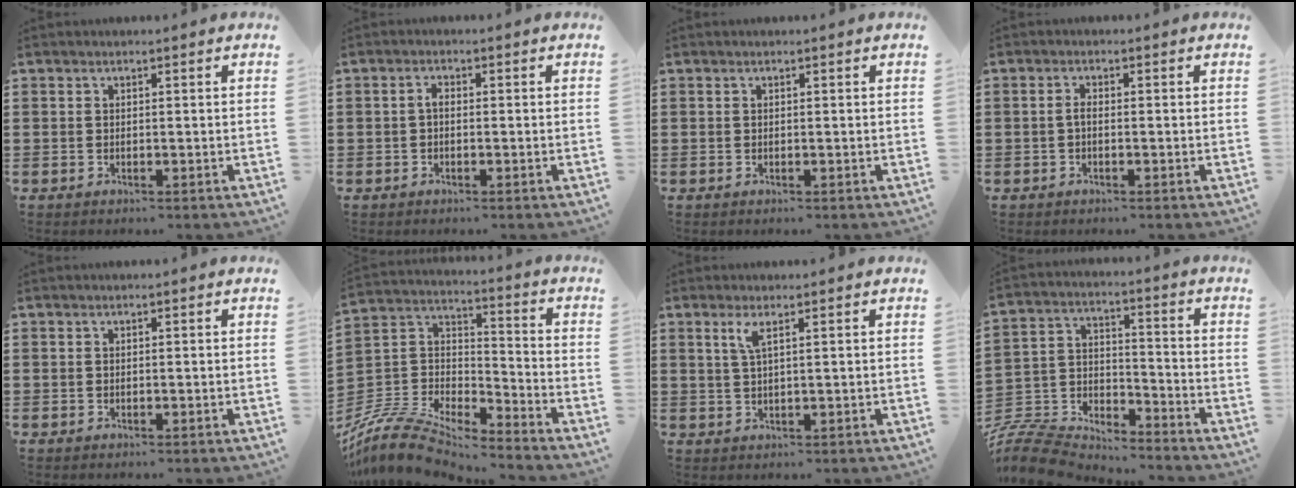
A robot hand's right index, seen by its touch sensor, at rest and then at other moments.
{"total": 1.3, "force": [-0.3, 0.5, 1.1], "torque": [-0.022, 0.001, -0.007]}
{"total": 0.0}
{"total": 1.2, "force": [-0.5, 0.4, 1.1], "torque": [-0.029, -0.003, -0.011]}
{"total": 0.0}
{"total": 8.9, "force": [-8.3, 1.9, 2.7], "torque": [-0.073, 0.004, -0.170]}
{"total": 2.4, "force": [1.2, 0.3, 2.1], "torque": [-0.045, 0.001, 0.019]}
{"total": 8.3, "force": [-7.9, 1.9, 1.4], "torque": [-0.052, 0.002, -0.165]}